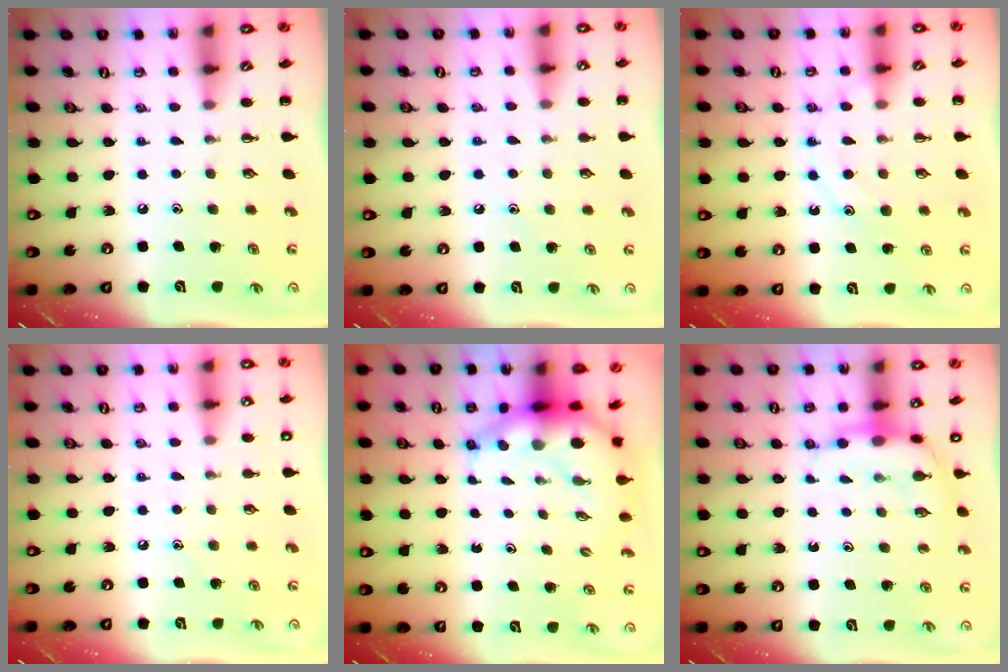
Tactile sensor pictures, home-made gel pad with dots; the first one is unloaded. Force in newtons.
{"total": 6.9, "press": 6.6, "slide": 2.2}
{"total": 12.5, "press": 12.4, "slide": 0.7}
{"total": 5.3, "press": 5.1, "slide": 1.4}
{"total": 8.3, "press": 8.0, "slide": 2.1}
{"total": 7.9, "press": 7.8, "slide": 1.5}